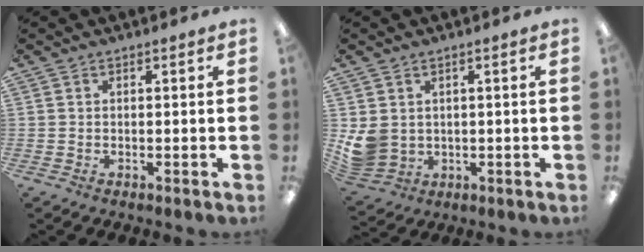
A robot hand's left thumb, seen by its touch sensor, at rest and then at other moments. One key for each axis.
{"total": 5.7, "fx": 1.2, "fy": 5.1, "fz": 2.4, "tx": -0.063, "ty": -0.004, "tz": 0.024}